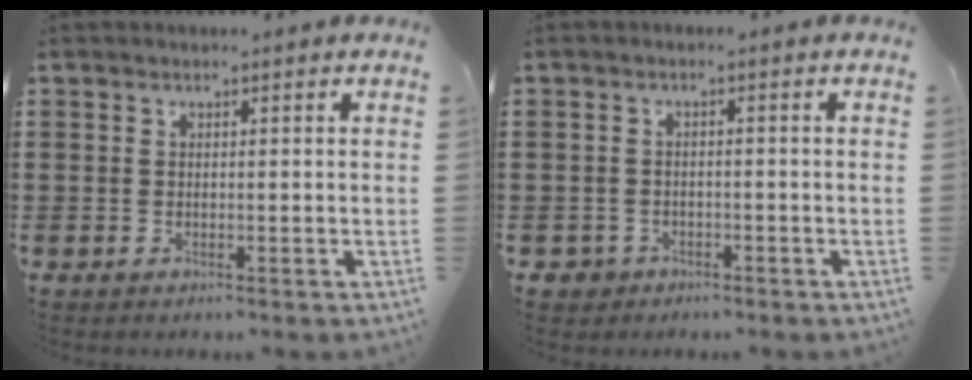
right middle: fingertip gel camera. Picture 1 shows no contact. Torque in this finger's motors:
{"motor_torque": [1.27, -0.22, 0.04, 0.01]}